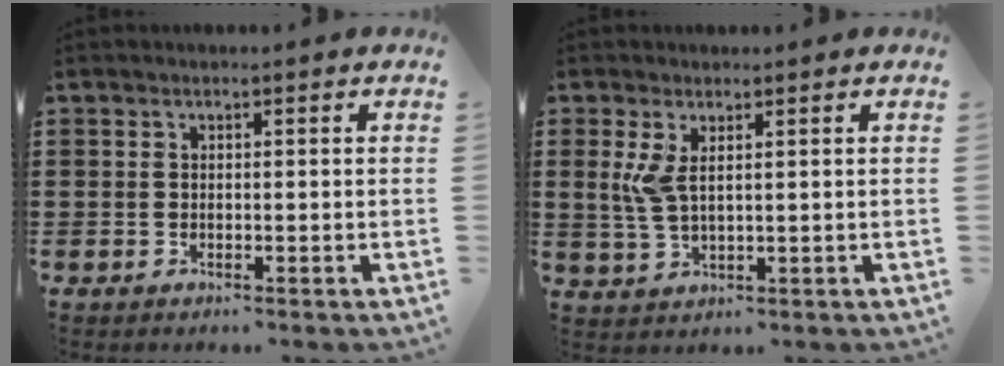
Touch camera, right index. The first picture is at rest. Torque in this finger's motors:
{"motor_torque": [-0.12, 0.72, 0.03, 0.08]}